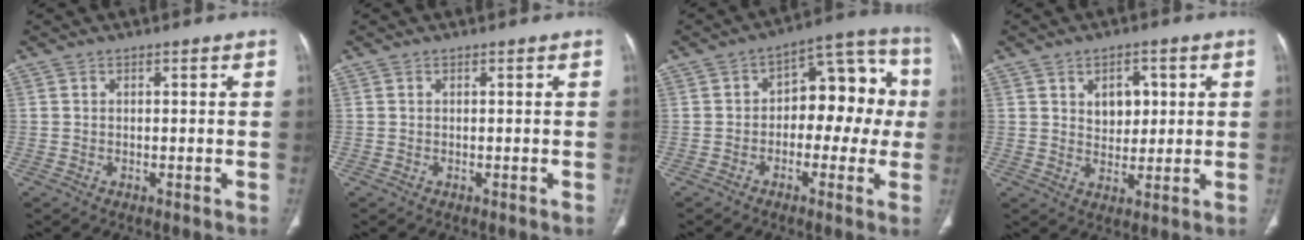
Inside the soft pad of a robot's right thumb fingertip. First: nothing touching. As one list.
[{"total": 0.0}, {"total": 13.3, "force": [-0.3, 8.1, 10.6], "torque": [-0.078, 0.050, -0.018]}, {"total": 6.3, "force": [1.9, 4.3, 4.1], "torque": [-0.034, -0.010, 0.031]}]